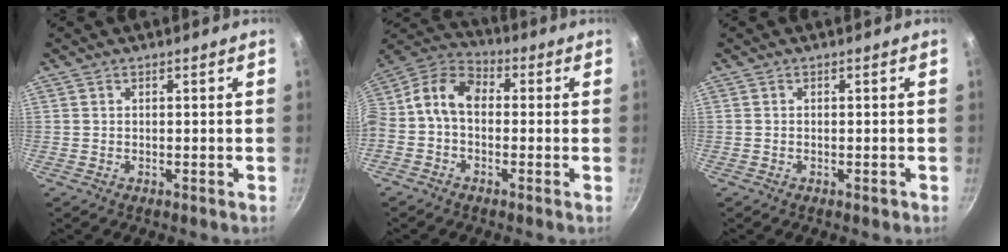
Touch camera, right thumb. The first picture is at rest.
{"total": 11.1, "force": [0.2, 8.0, 7.7], "torque": [-0.134, 0.041, -0.022]}
{"total": 0.7, "force": [-0.3, 0.3, 0.5], "torque": [-0.006, 0.002, -0.006]}